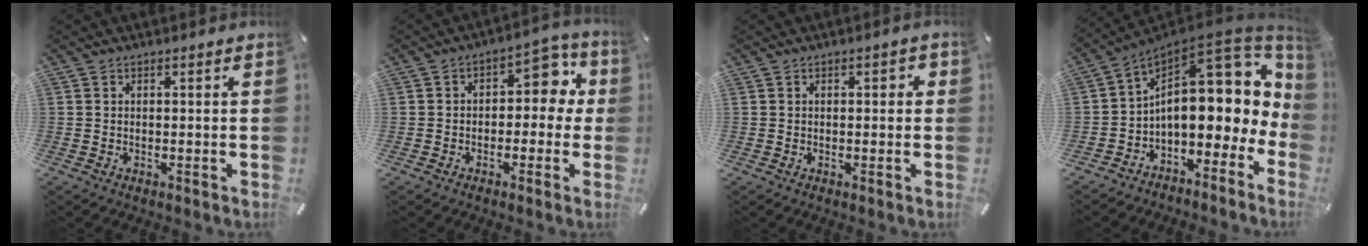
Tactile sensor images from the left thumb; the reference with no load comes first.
{"total": 8.1, "force": [1.3, 5.4, 5.9], "torque": [-0.066, -0.007, 0.013]}
{"total": 1.1, "force": [0.0, 0.6, 0.9], "torque": [-0.008, 0.003, -0.005]}
{"total": 17.3, "force": [4.3, 10.4, 13.1], "torque": [-0.170, -0.057, 0.073]}